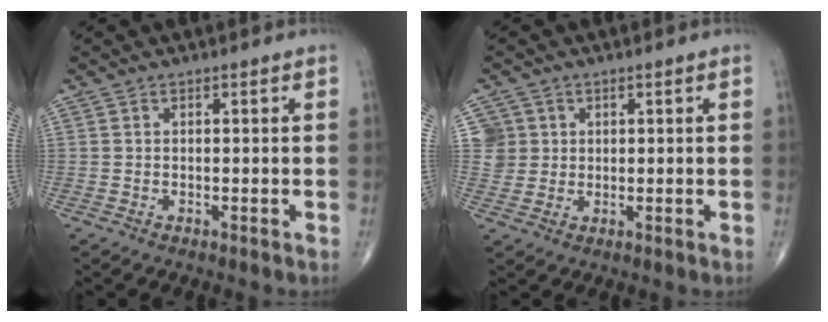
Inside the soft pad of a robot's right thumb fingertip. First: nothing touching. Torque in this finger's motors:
{"motor_torque": [-0.08, -0.10, 0.19, 0.13, -0.04]}